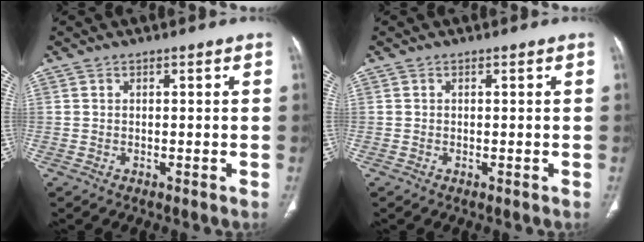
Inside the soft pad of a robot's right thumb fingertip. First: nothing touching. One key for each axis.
{"total": 0.0}